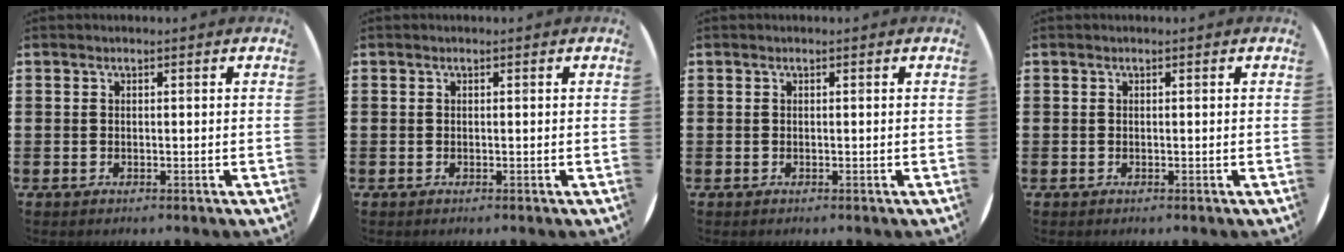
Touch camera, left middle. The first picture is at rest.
{"total": 0.0}
{"total": 0.0}
{"total": 0.0}